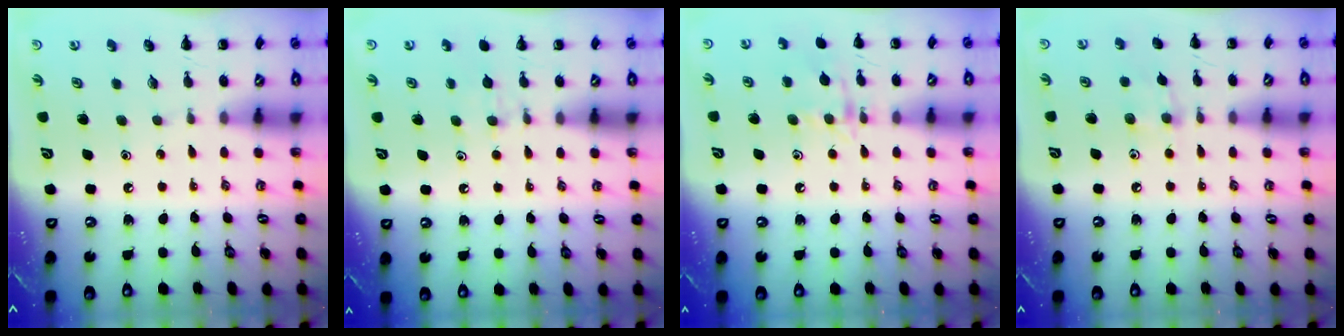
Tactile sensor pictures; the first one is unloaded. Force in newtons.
{"total": 6.7, "press": 6.3, "slide": 2.2}
{"total": 10.2, "press": 10.2, "slide": 0.7}
{"total": 4.1, "press": 3.9, "slide": 1.2}